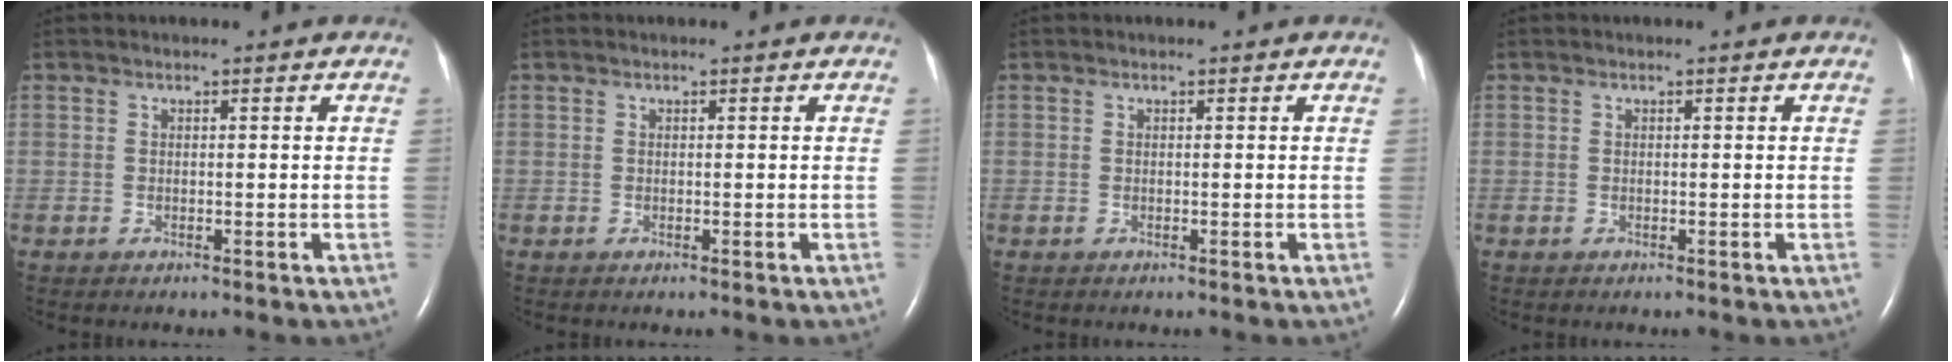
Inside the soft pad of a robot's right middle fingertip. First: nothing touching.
{"total": 0.0}
{"total": 0.0}
{"total": 0.0}